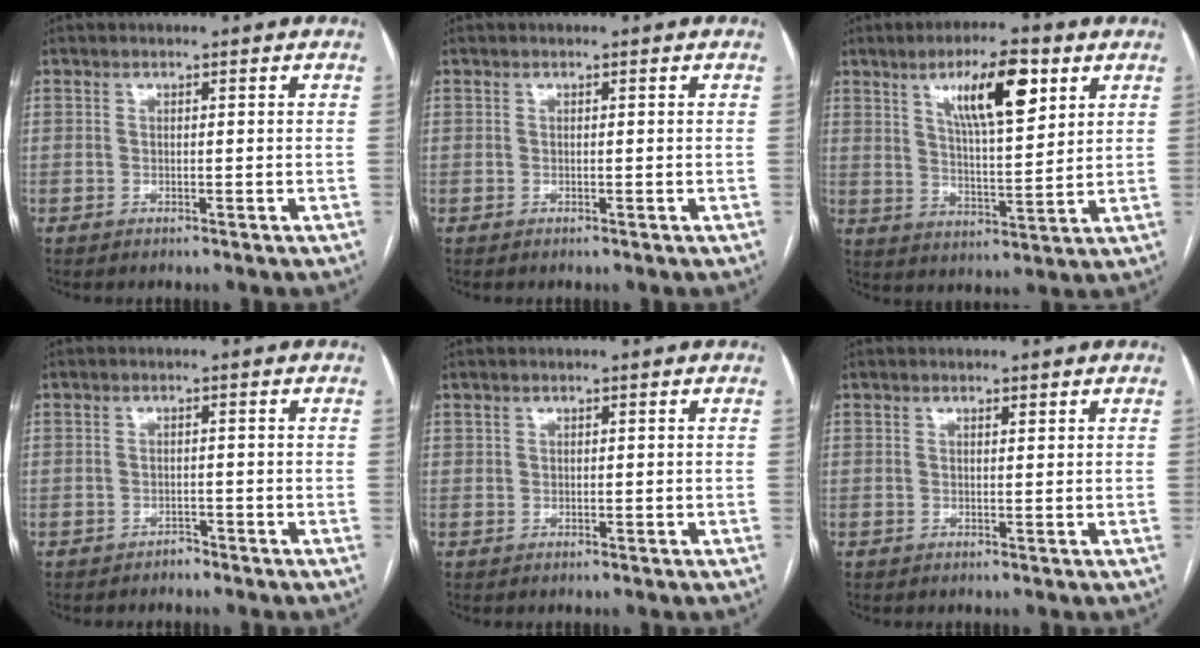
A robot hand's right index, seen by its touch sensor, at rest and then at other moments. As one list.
[{"total": 0.0}, {"total": 11.7, "force": [5.7, 2.7, 9.8], "torque": [-0.168, 0.005, 0.098]}, {"total": 1.2, "force": [-1.0, 0.7, 0.0], "torque": [0.002, 0.003, -0.021]}, {"total": 0.6, "force": [0.3, 0.5, 0.2], "torque": [0.002, 0.003, 0.006]}, {"total": 0.6, "force": [0.4, 0.1, 0.4], "torque": [-0.009, 0.000, 0.006]}]